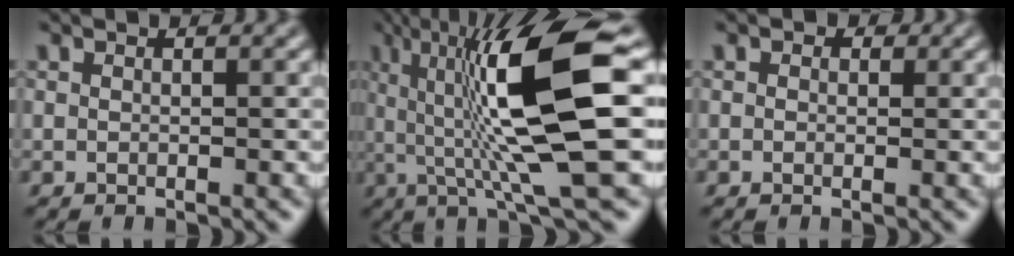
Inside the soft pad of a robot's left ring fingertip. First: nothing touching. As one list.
[{"total": 11.7, "force": [1.5, 2.2, 11.4], "torque": [-0.194, 0.006, 0.032]}, {"total": 2.5, "force": [0.9, 2.0, 1.3], "torque": [-0.007, 0.015, -0.012]}]